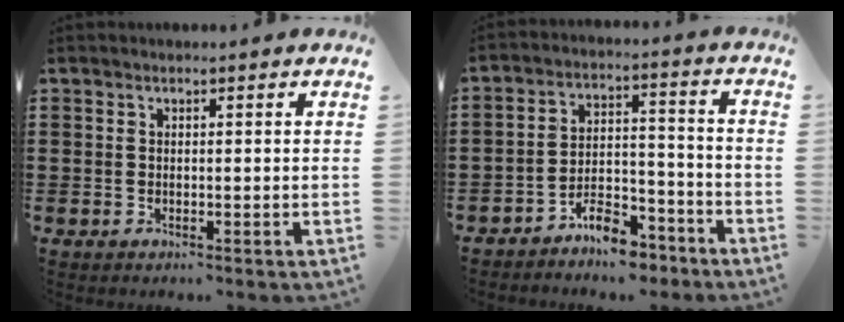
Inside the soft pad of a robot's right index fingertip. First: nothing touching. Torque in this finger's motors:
{"motor_torque": [0.01, 0.13, 0.07, 0.00]}